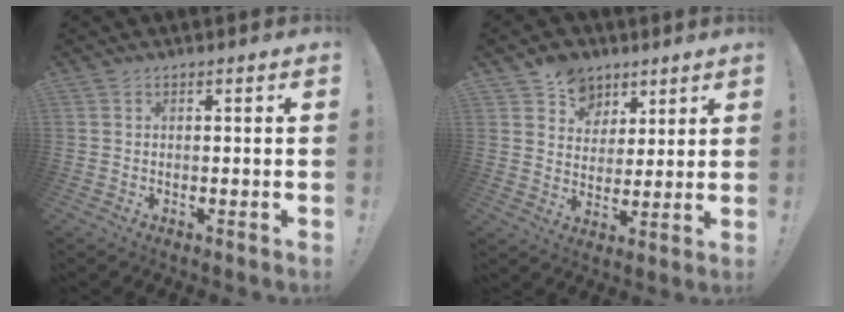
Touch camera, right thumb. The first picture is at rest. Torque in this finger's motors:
{"motor_torque": [0.24, 1.23, -0.05, 0.11, 0.00]}